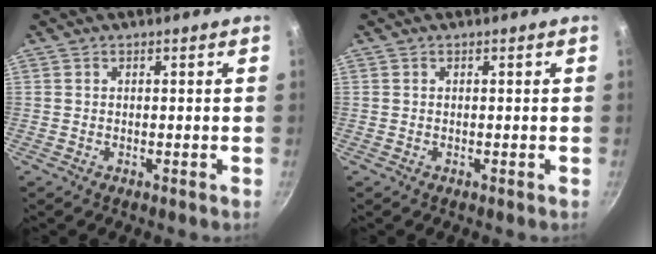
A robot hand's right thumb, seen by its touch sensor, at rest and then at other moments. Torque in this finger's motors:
{"motor_torque": [-0.15, 0.16, 0.00, 0.00, 0.00]}